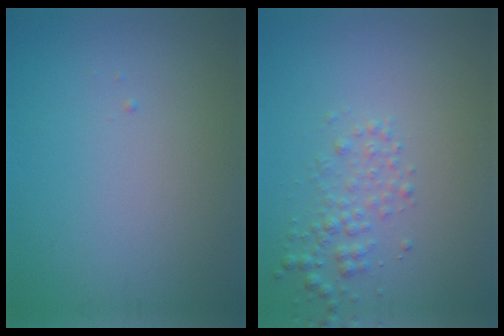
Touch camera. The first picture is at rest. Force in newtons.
{"total": 2.1, "press": 2.1, "slide": 0.1}